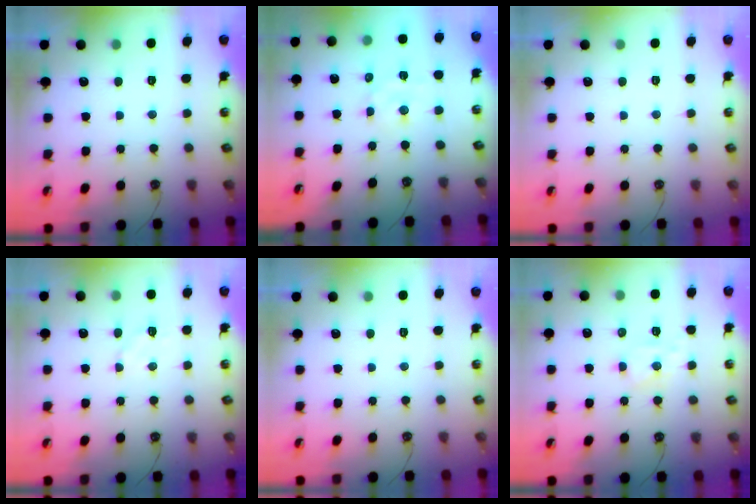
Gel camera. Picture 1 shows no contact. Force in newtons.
{"total": 3.5, "press": 3.4, "slide": 0.8}
{"total": 0.0}
{"total": 3.0, "press": 2.9, "slide": 0.5}
{"total": 0.0}
{"total": 7.2, "press": 7.1, "slide": 1.0}